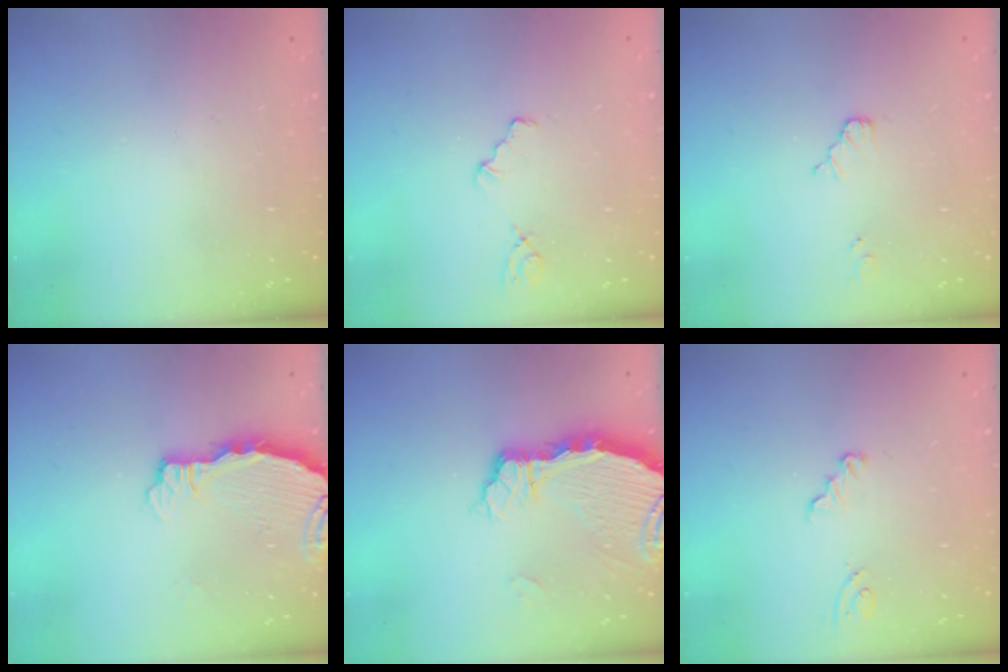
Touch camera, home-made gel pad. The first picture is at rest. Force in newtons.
{"total": 1.2, "press": 1.2, "slide": 0.3}
{"total": 2.9, "press": 2.8, "slide": 0.4}
{"total": 3.8, "press": 3.8, "slide": 0.4}
{"total": 5.6, "press": 5.6, "slide": 0.4}
{"total": 2.1, "press": 2.1, "slide": 0.2}